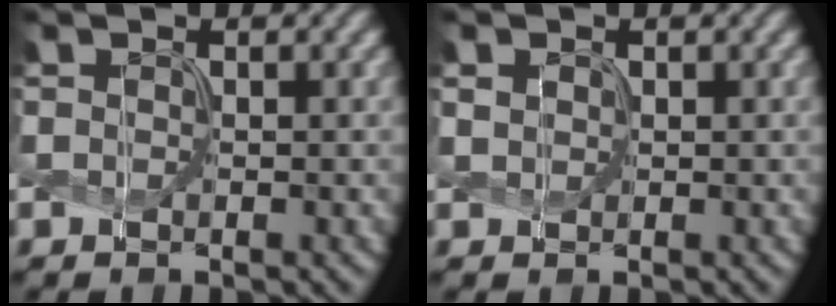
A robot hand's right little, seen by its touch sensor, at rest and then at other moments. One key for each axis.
{"total": 0.9, "fx": 0.5, "fy": 0.7, "fz": 0.1, "tx": -0.005, "ty": 0.003, "tz": 0.008}